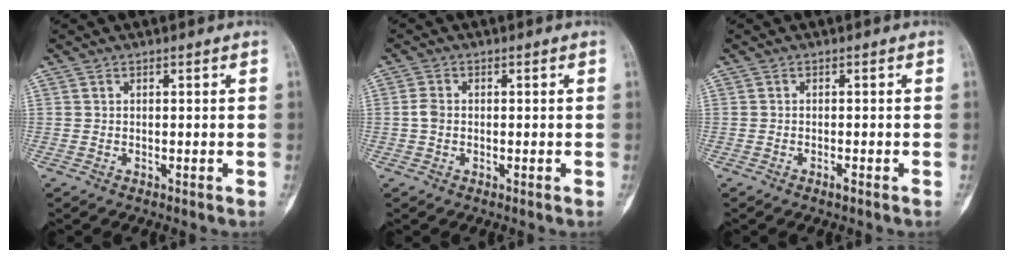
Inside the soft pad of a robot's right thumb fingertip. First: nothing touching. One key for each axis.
{"total": 2.1, "fx": -0.2, "fy": 1.6, "fz": 1.4, "tx": -0.027, "ty": 0.004, "tz": -0.009}
{"total": 0.9, "fx": -0.6, "fy": 0.1, "fz": 0.6, "tx": -0.015, "ty": 0.001, "tz": -0.010}